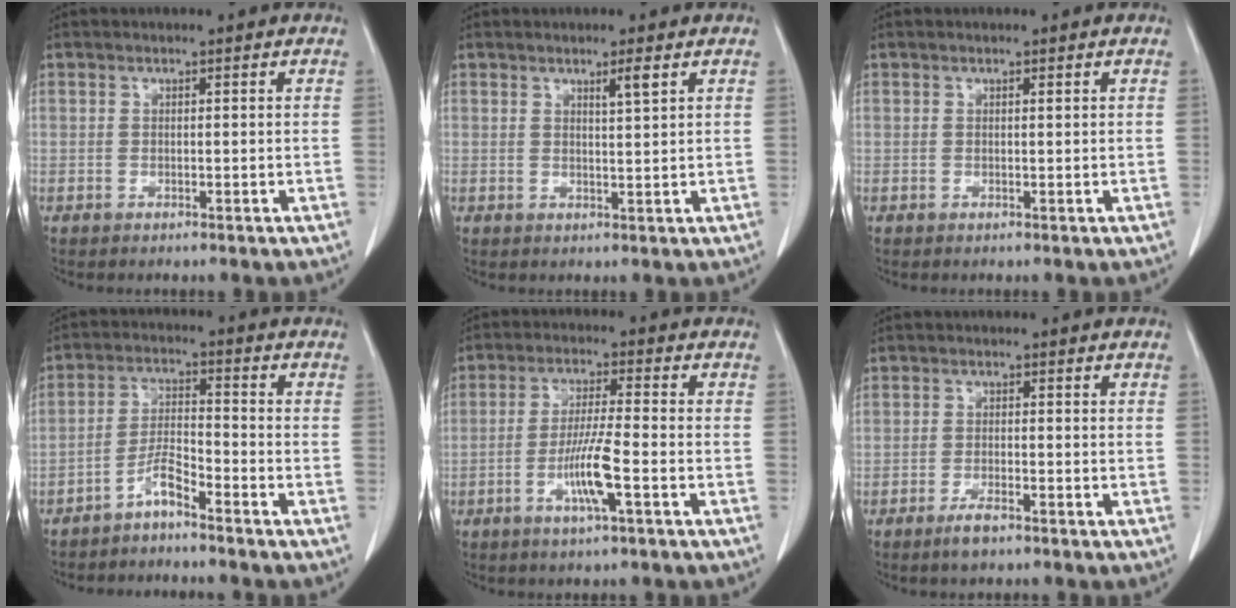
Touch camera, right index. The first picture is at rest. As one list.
[{"total": 2.1, "force": [1.3, -0.2, 1.7], "torque": [-0.032, -0.004, 0.023]}, {"total": 0.0}, {"total": 4.3, "force": [-3.5, 0.3, 2.4], "torque": [-0.050, 0.001, -0.070]}, {"total": 7.3, "force": [-2.7, 0.0, 6.8], "torque": [-0.132, -0.006, -0.051]}, {"total": 2.7, "force": [-1.9, 0.5, 1.8], "torque": [-0.036, -0.001, -0.034]}]